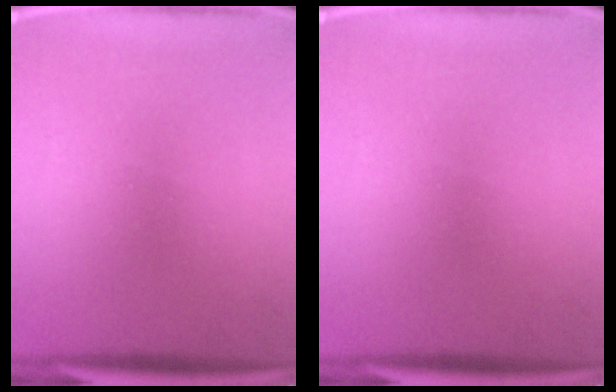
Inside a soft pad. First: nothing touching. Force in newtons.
{"total": 0.0}